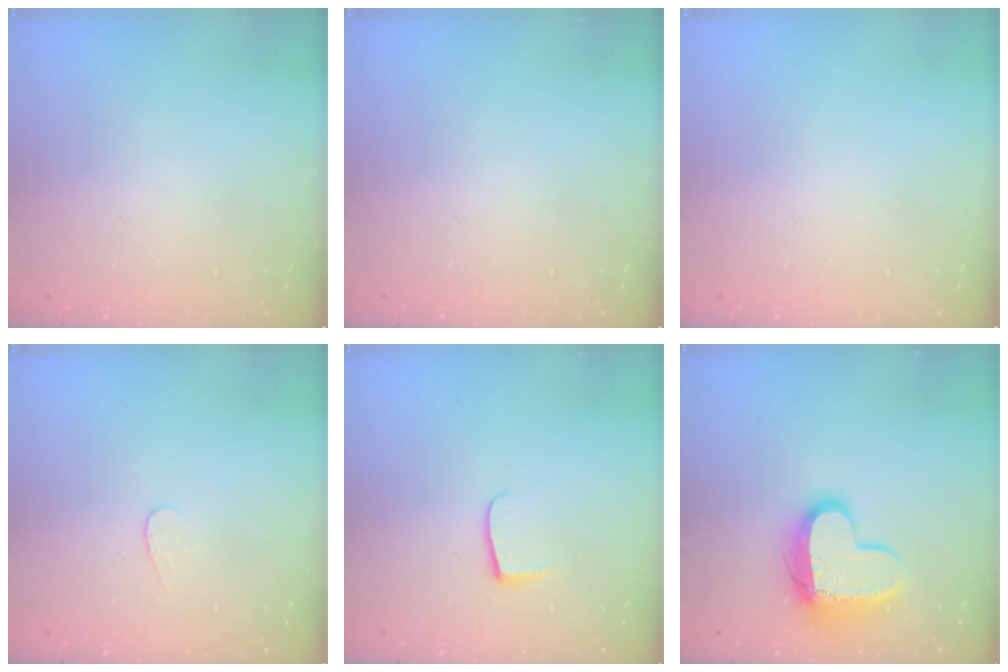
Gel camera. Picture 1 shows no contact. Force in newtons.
{"total": 0.0}
{"total": 0.0}
{"total": 3.0, "press": 3.0, "slide": 0.3}
{"total": 6.0, "press": 5.9, "slide": 0.7}
{"total": 12.7, "press": 12.7, "slide": 0.9}